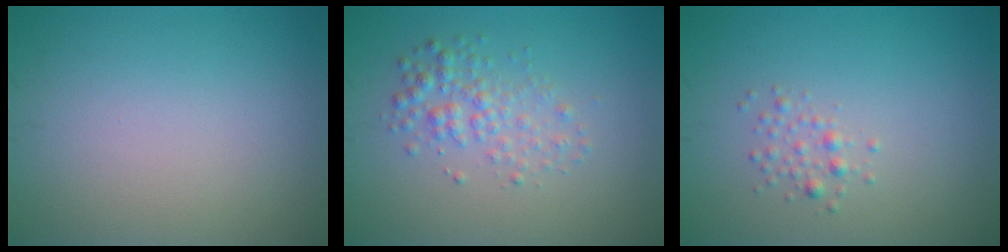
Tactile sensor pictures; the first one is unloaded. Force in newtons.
{"total": 2.5, "press": 2.5, "slide": 0.0}
{"total": 1.2, "press": 1.2, "slide": 0.1}